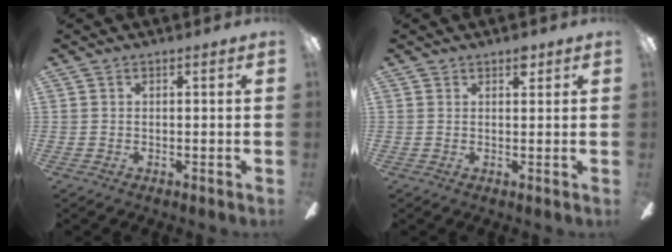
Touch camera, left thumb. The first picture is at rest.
{"total": 2.4, "force": [1.5, 1.5, 1.1], "torque": [0.000, -0.006, 0.023]}